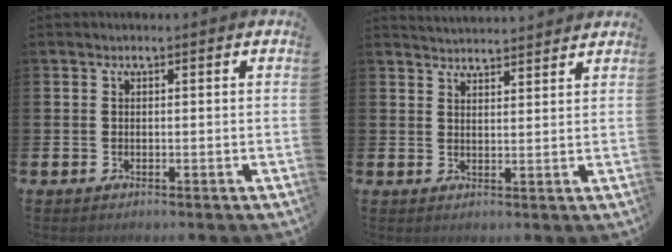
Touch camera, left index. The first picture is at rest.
{"total": 3.6, "force": [3.6, 0.1, -0.2], "torque": [-0.004, -0.018, 0.066]}